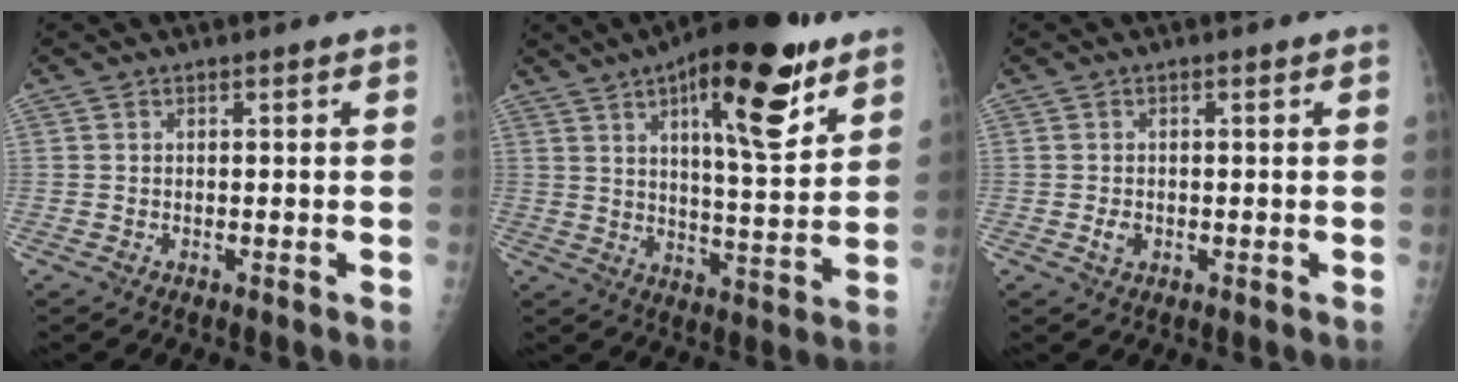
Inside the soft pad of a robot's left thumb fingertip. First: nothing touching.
{"total": 19.5, "force": [10.4, 5.8, 15.4], "torque": [-0.202, -0.046, 0.153]}
{"total": 1.6, "force": [-0.4, 1.2, 1.0], "torque": [-0.016, 0.000, -0.005]}